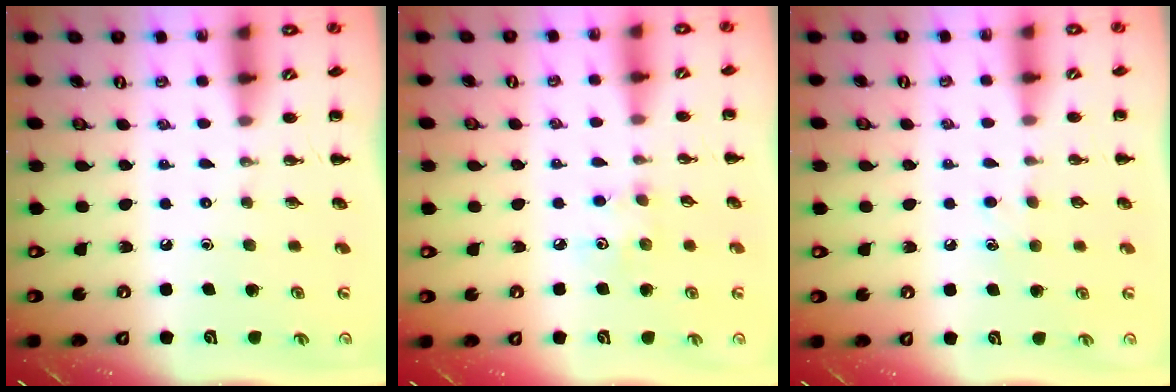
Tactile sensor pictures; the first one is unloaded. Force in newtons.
{"total": 3.9, "press": 3.8, "slide": 1.0}
{"total": 4.4, "press": 4.2, "slide": 1.4}